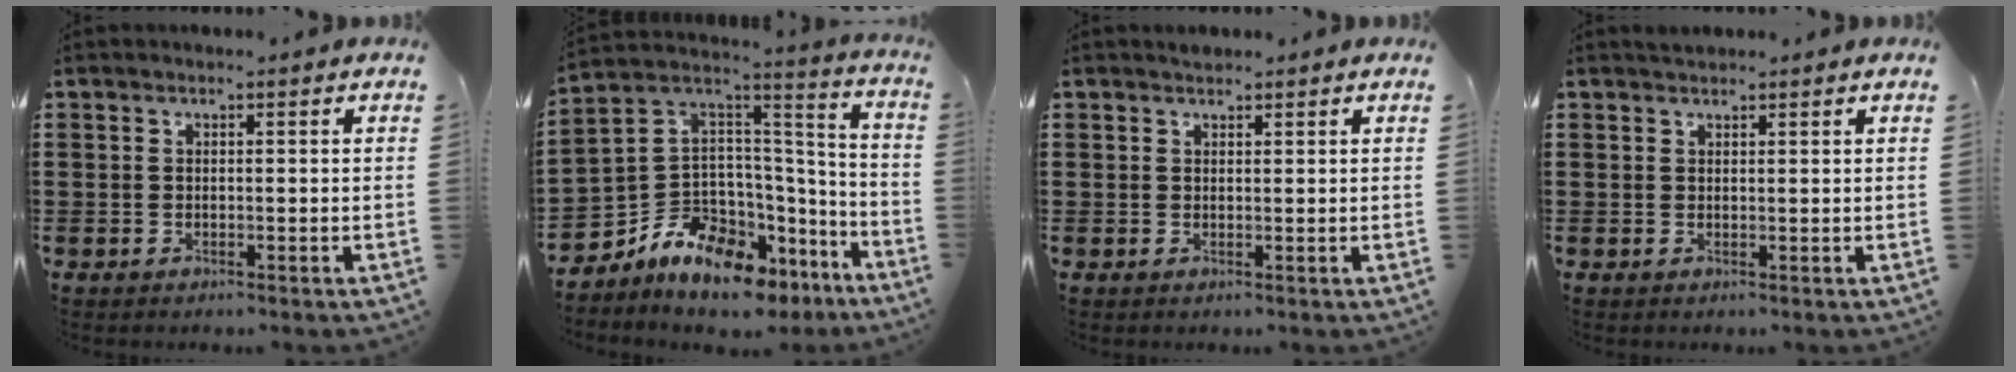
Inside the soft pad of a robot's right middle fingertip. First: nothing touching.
{"total": 9.9, "force": [-8.5, 4.3, 2.6], "torque": [-0.081, -0.002, -0.169]}
{"total": 0.9, "force": [0.8, 0.3, -0.2], "torque": [0.002, -0.001, 0.016]}
{"total": 0.9, "force": [0.8, 0.1, -0.1], "torque": [0.000, -0.001, 0.017]}